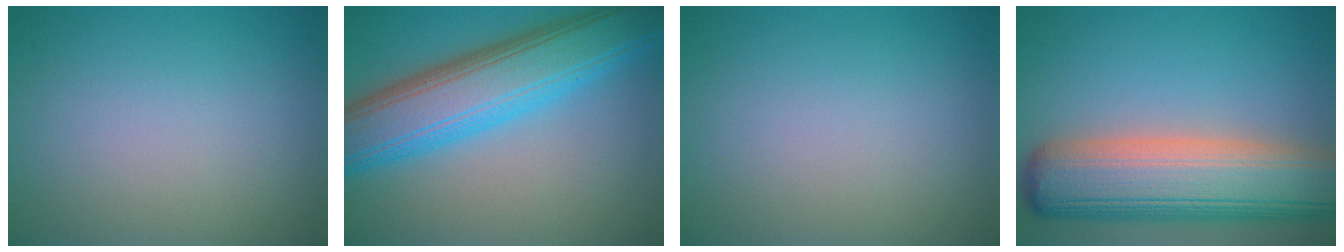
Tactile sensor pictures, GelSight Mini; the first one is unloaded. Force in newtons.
{"total": 9.9, "press": 9.9, "slide": 0.2}
{"total": 0.0}
{"total": 11.9, "press": 11.8, "slide": 0.8}